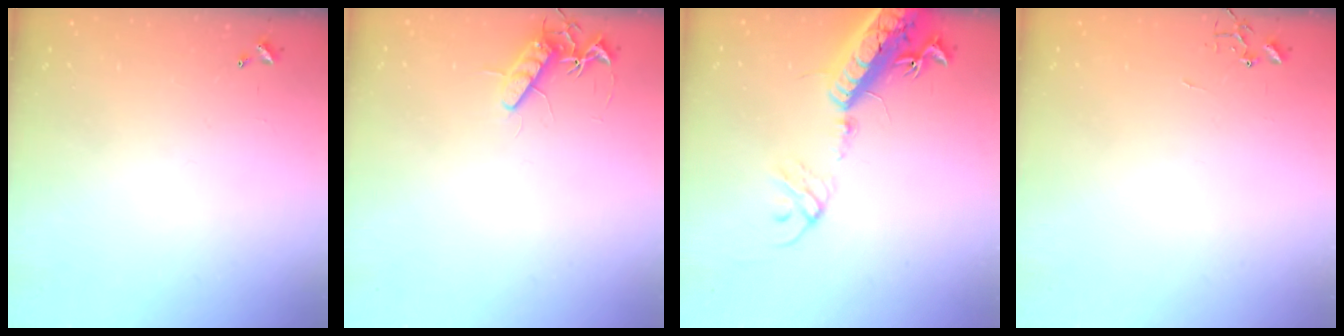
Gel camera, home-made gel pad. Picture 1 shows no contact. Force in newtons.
{"total": 10.8, "press": 10.8, "slide": 0.4}
{"total": 22.7, "press": 22.1, "slide": 4.9}
{"total": 0.0}